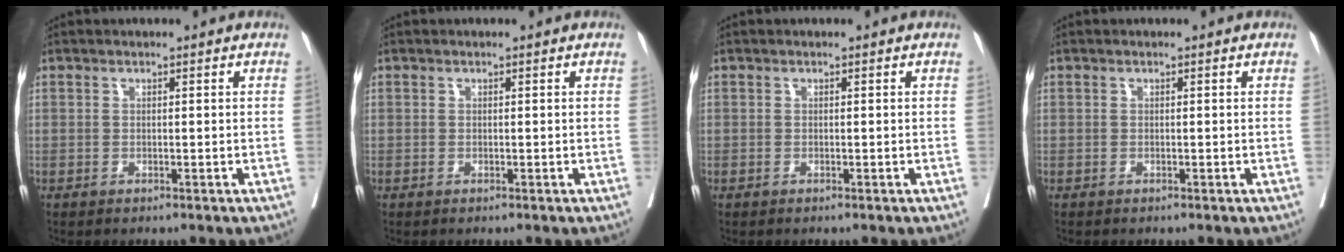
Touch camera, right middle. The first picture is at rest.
{"total": 0.0}
{"total": 0.0}
{"total": 0.6, "force": [0.4, -0.4, 0.0], "torque": [0.000, 0.000, 0.003]}